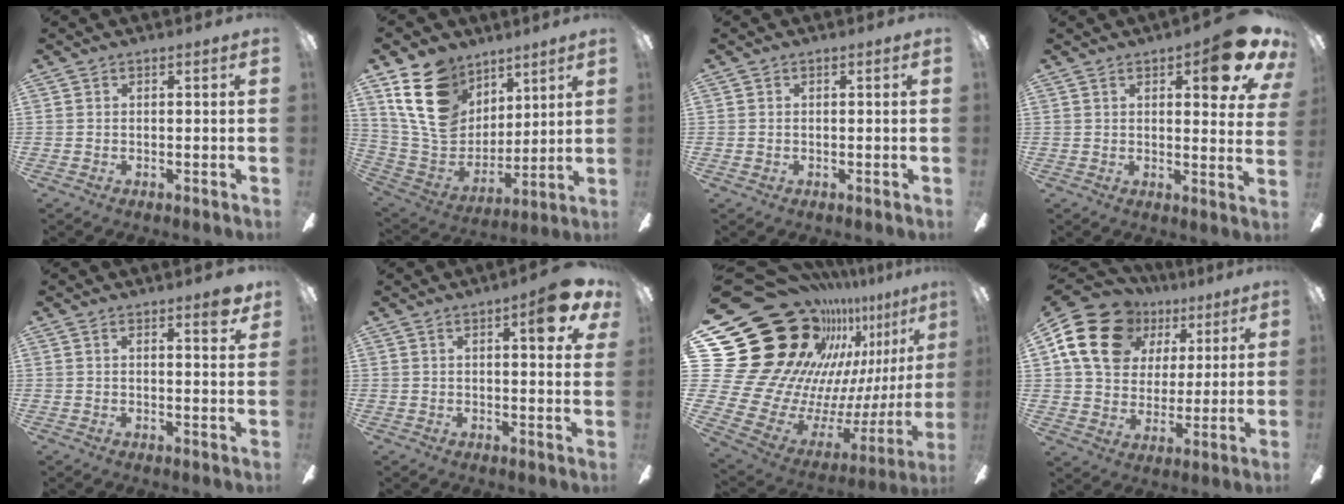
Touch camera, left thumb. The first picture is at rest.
{"total": 19.7, "force": [10.4, 14.3, 8.8], "torque": [-0.178, -0.046, 0.202]}
{"total": 0.6, "force": [-0.1, 0.5, -0.3], "torque": [0.008, 0.003, -0.004]}
{"total": 11.9, "force": [6.5, 4.1, 9.2], "torque": [-0.107, -0.033, 0.102]}
{"total": 3.4, "force": [2.5, 0.4, 2.3], "torque": [-0.027, -0.011, 0.037]}
{"total": 7.4, "force": [3.7, 2.1, 6.1], "torque": [-0.077, -0.012, 0.051]}
{"total": 30.4, "force": [16.6, 19.6, 16.3], "torque": [-0.274, -0.191, 0.382]}
{"total": 18.6, "force": [8.1, 14.6, 8.1], "torque": [-0.145, -0.019, 0.153]}